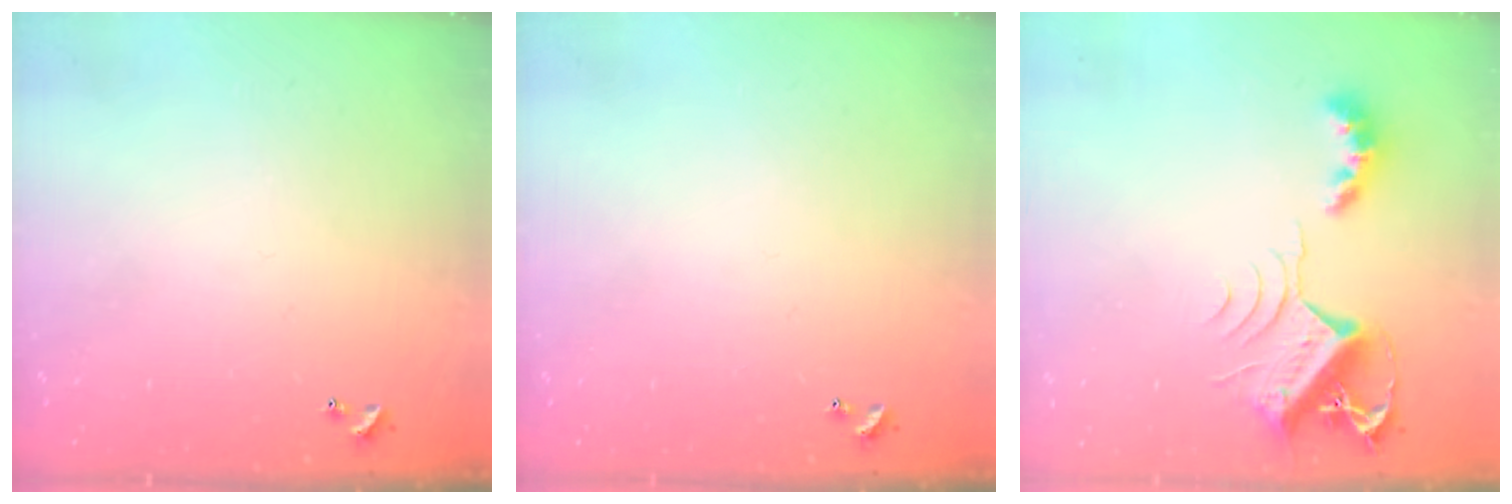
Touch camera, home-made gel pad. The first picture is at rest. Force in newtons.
{"total": 0.0}
{"total": 8.2, "press": 8.1, "slide": 0.2}